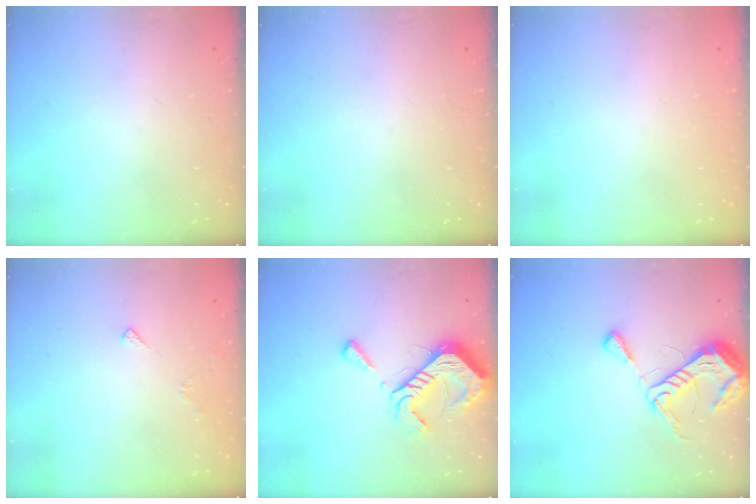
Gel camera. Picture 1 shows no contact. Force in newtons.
{"total": 0.0}
{"total": 1.8, "press": 1.8, "slide": 0.1}
{"total": 3.5, "press": 3.5, "slide": 0.5}
{"total": 12.6, "press": 12.6, "slide": 1.2}
{"total": 10.7, "press": 10.6, "slide": 1.3}